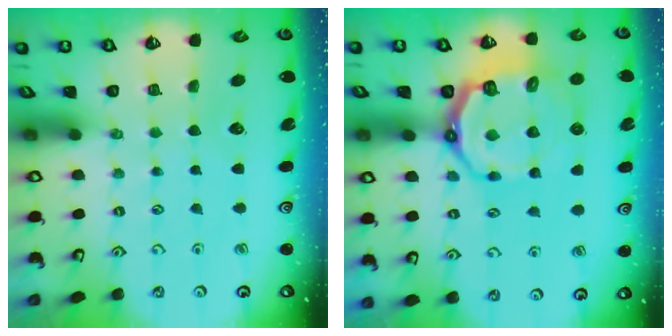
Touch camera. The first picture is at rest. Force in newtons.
{"total": 13.2, "press": 12.6, "slide": 4.2}